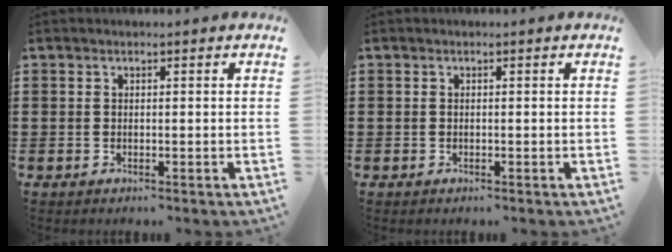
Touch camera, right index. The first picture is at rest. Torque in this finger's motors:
{"motor_torque": [1.09, 1.05, -0.01, -0.01]}